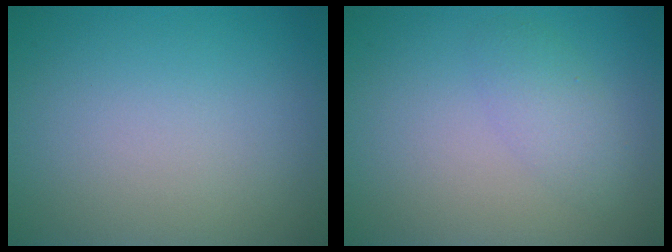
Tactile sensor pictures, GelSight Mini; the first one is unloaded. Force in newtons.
{"total": 2.1, "press": 2.1, "slide": 0.1}